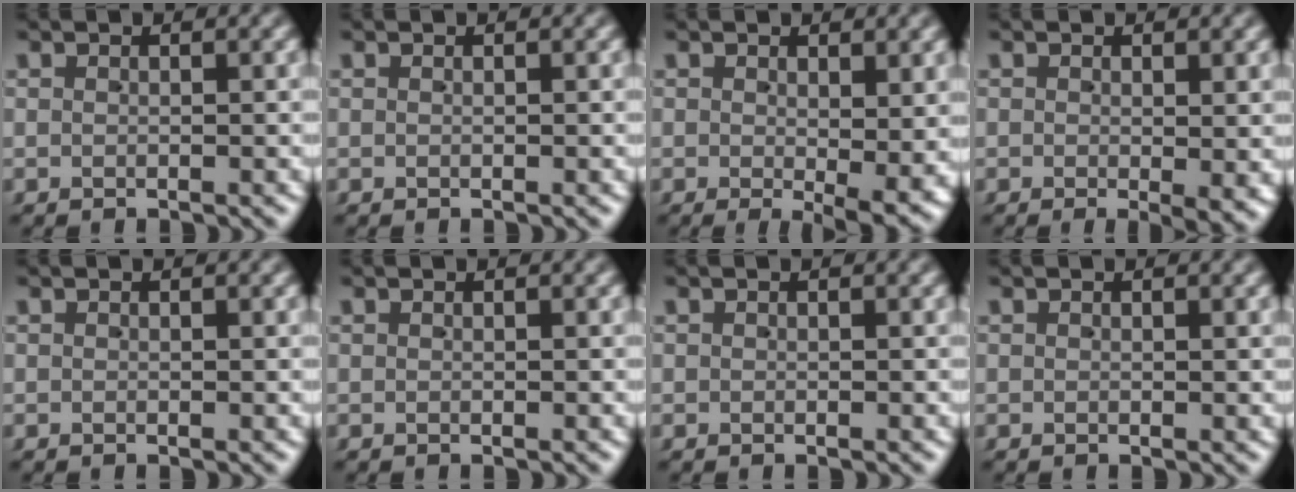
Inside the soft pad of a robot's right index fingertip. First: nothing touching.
{"total": 0.0}
{"total": 2.9, "force": [-0.1, 0.6, 2.9], "torque": [-0.034, -0.010, 0.000]}
{"total": 1.5, "force": [-0.1, 0.2, 1.5], "torque": [-0.017, -0.006, 0.000]}
{"total": 0.0}
{"total": 0.0}
{"total": 0.0}
{"total": 0.0}